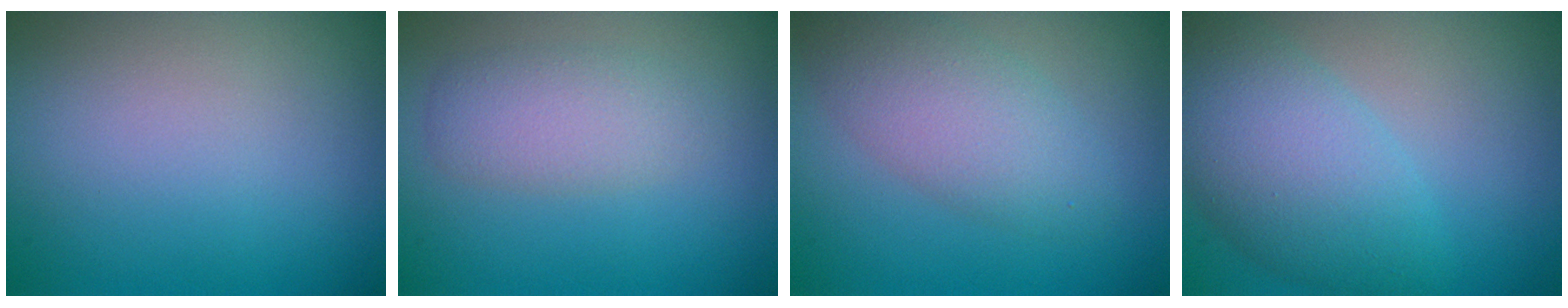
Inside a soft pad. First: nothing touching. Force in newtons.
{"total": 3.0, "press": 3.0, "slide": 0.1}
{"total": 4.2, "press": 4.2, "slide": 0.2}
{"total": 6.5, "press": 6.5, "slide": 0.2}